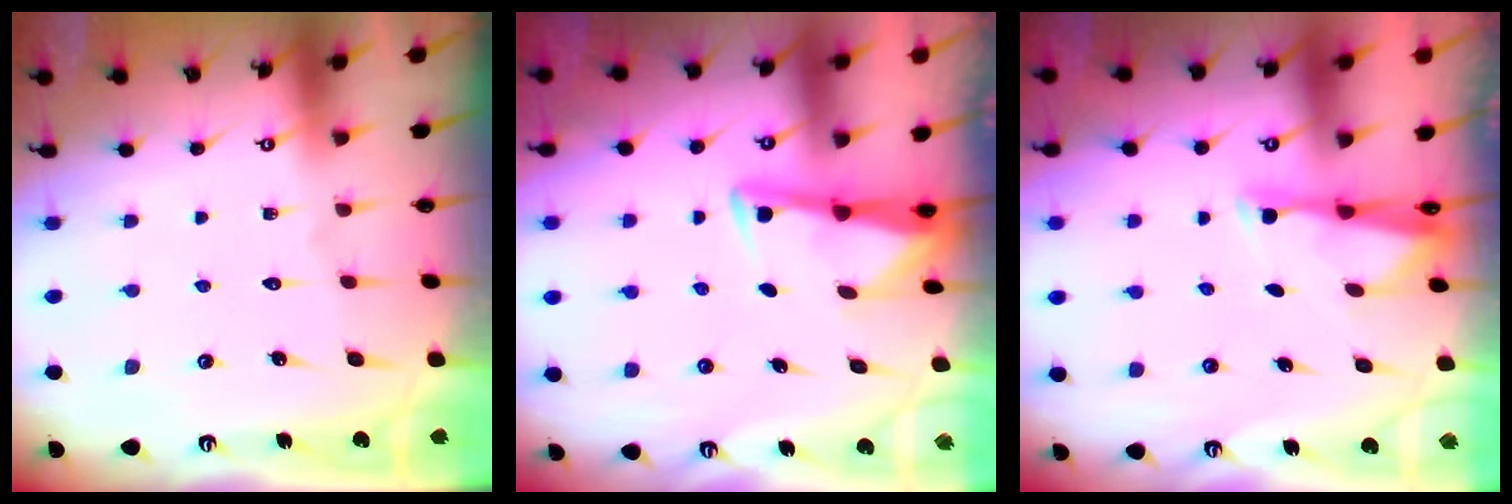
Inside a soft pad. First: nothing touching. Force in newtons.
{"total": 3.1, "press": 3.1, "slide": 0.3}
{"total": 3.0, "press": 2.9, "slide": 0.5}